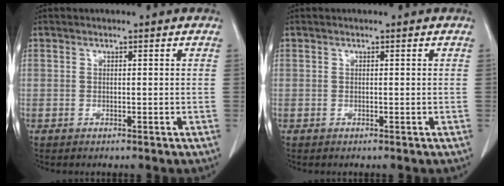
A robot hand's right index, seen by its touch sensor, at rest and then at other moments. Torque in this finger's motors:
{"motor_torque": [-0.02, -0.01, 0.00, 0.00]}